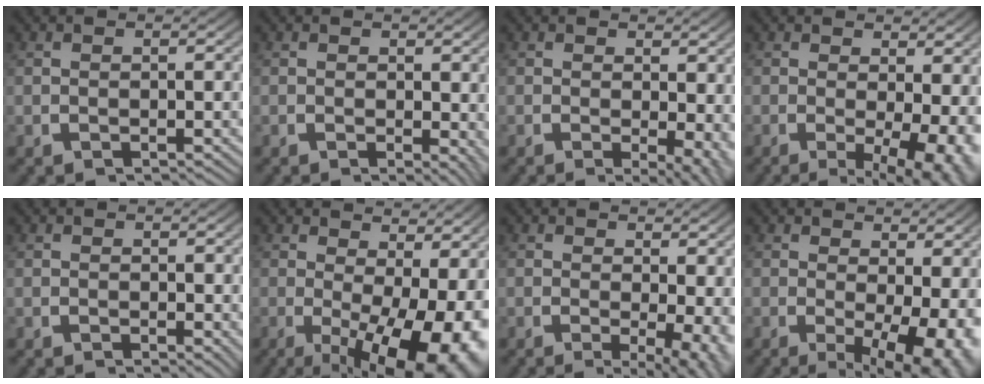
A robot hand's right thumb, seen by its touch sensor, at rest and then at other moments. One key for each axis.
{"total": 1.7, "fx": 0.1, "fy": 0.9, "fz": 1.5, "tx": -0.007, "ty": -0.008, "tz": 0.004}
{"total": 3.4, "fx": -0.2, "fy": 1.6, "fz": 3.0, "tx": -0.033, "ty": -0.019, "tz": 0.001}
{"total": 7.2, "fx": -1.6, "fy": 3.9, "fz": 5.9, "tx": -0.077, "ty": -0.035, "tz": -0.014}
{"total": 0.6, "fx": 0.1, "fy": 0.4, "fz": 0.5, "tx": -0.002, "ty": -0.004, "tz": 0.004}
{"total": 11.9, "fx": -2.4, "fy": 6.4, "fz": 9.7, "tx": -0.137, "ty": -0.055, "tz": -0.010}
{"total": 5.2, "fx": -1.0, "fy": 2.6, "fz": 4.4, "tx": -0.057, "ty": -0.026, "tz": -0.009}
{"total": 8.2, "fx": -1.6, "fy": 4.4, "fz": 6.7, "tx": -0.091, "ty": -0.039, "tz": -0.011}